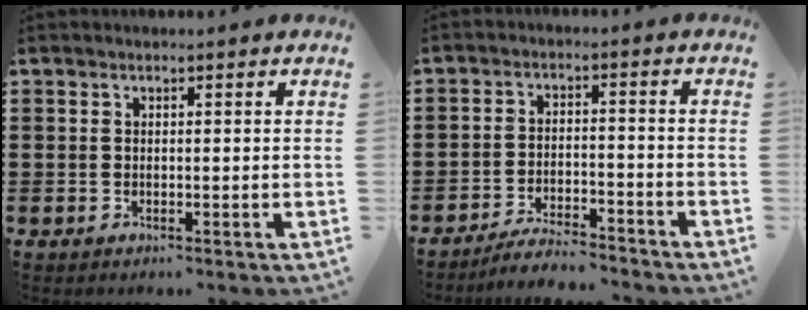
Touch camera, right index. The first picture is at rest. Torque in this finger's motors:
{"motor_torque": [1.08, 1.06, -0.03, -0.04]}